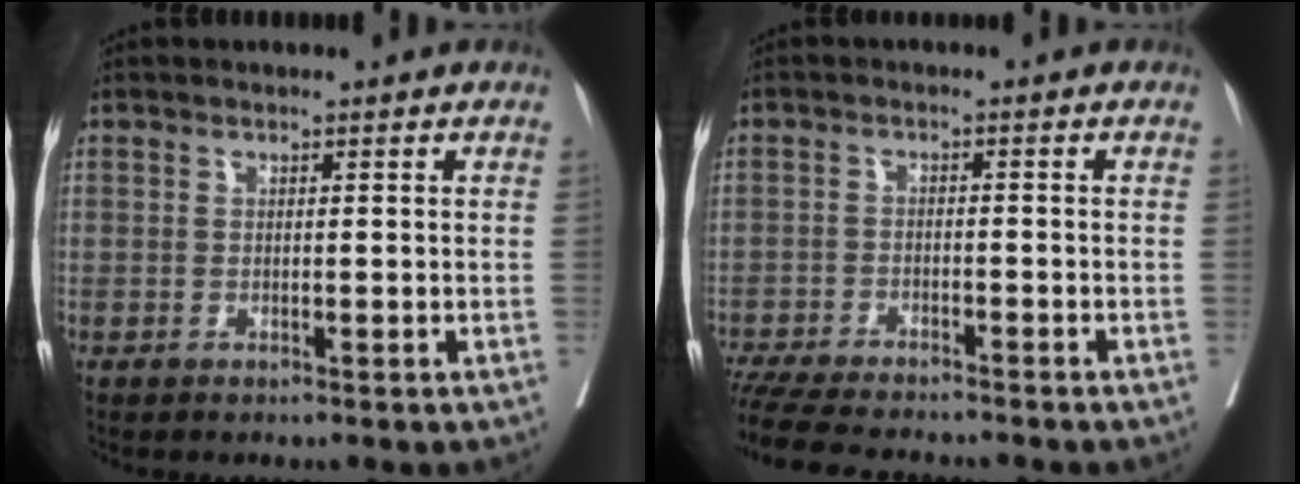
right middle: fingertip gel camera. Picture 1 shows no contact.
{"total": 11.9, "force": [-10.7, 1.5, 4.9], "torque": [-0.075, -0.019, -0.161]}